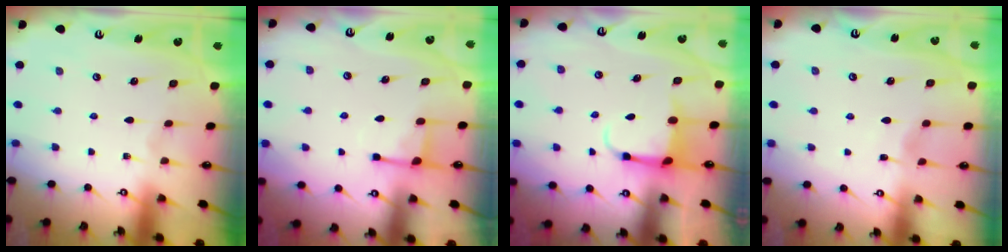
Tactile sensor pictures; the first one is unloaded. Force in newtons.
{"total": 3.7, "press": 3.6, "slide": 0.7}
{"total": 3.8, "press": 3.6, "slide": 1.0}
{"total": 2.2, "press": 2.2, "slide": 0.2}